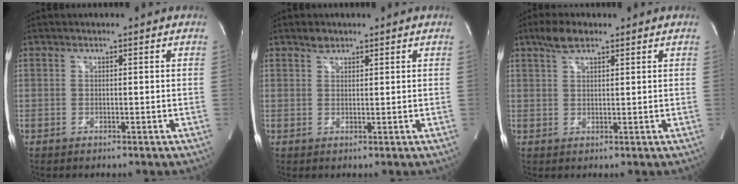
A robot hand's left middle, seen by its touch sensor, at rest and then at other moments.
{"total": 1.4, "force": [1.2, 0.7, 0.4], "torque": [-0.011, 0.000, 0.021]}
{"total": 3.7, "force": [2.7, 1.2, 2.4], "torque": [-0.057, 0.010, 0.052]}